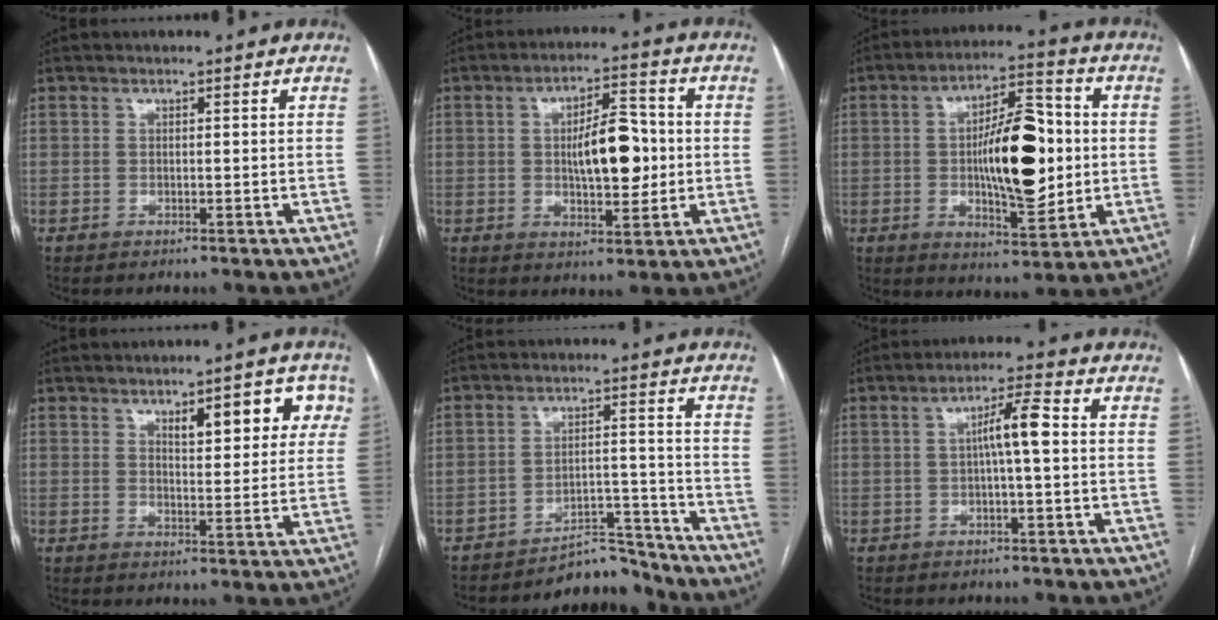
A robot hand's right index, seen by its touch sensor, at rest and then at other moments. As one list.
[{"total": 9.8, "force": [0.2, 3.6, 9.1], "torque": [-0.149, 0.012, 0.008]}, {"total": 15.5, "force": [0.0, 5.1, 14.7], "torque": [-0.238, 0.014, 0.007]}, {"total": 8.7, "force": [4.1, 3.0, 7.1], "torque": [-0.084, 0.014, 0.055]}, {"total": 6.5, "force": [-6.3, 1.5, -0.2], "torque": [0.013, 0.043, -0.096]}, {"total": 5.2, "force": [0.3, 0.5, 5.2], "torque": [-0.088, 0.016, 0.003]}]